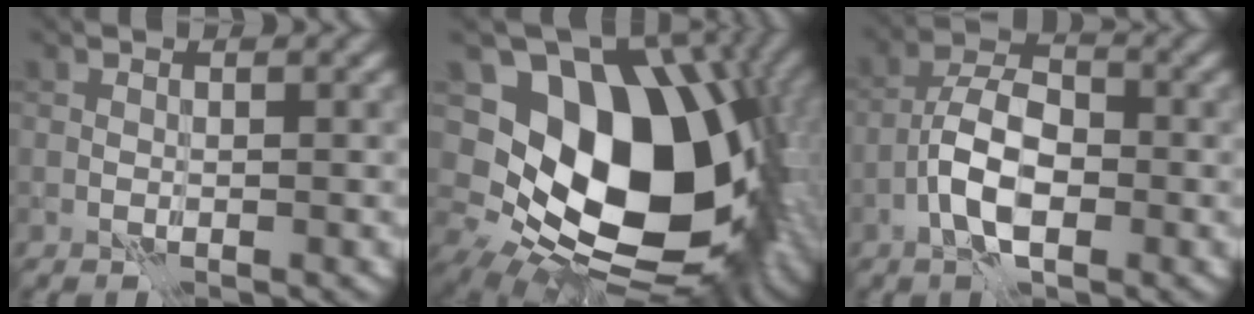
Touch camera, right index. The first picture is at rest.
{"total": 16.8, "force": [1.8, 11.6, 12.0], "torque": [-0.190, -0.013, 0.046]}
{"total": 5.6, "force": [-2.4, 2.7, 4.4], "torque": [-0.076, 0.009, -0.048]}